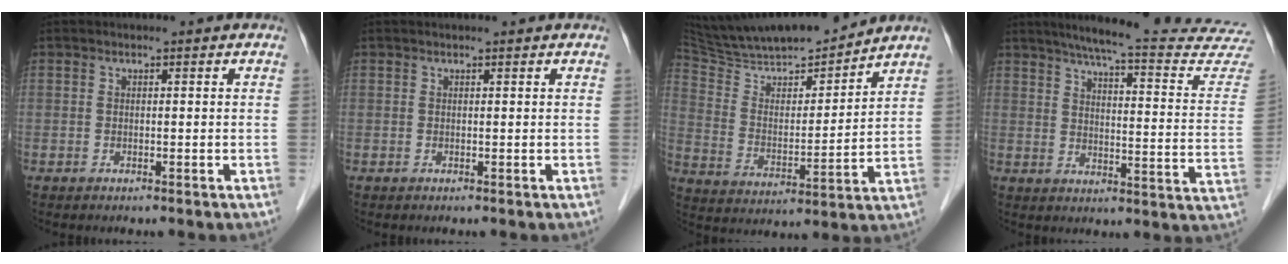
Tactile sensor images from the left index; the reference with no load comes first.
{"total": 0.9, "force": [0.8, 0.0, 0.4], "torque": [-0.005, 0.011, 0.015]}
{"total": 18.6, "force": [17.2, 1.4, 6.9], "torque": [-0.126, 0.002, 0.296]}
{"total": 25.0, "force": [23.3, 0.2, 9.1], "torque": [-0.122, -0.090, 0.275]}